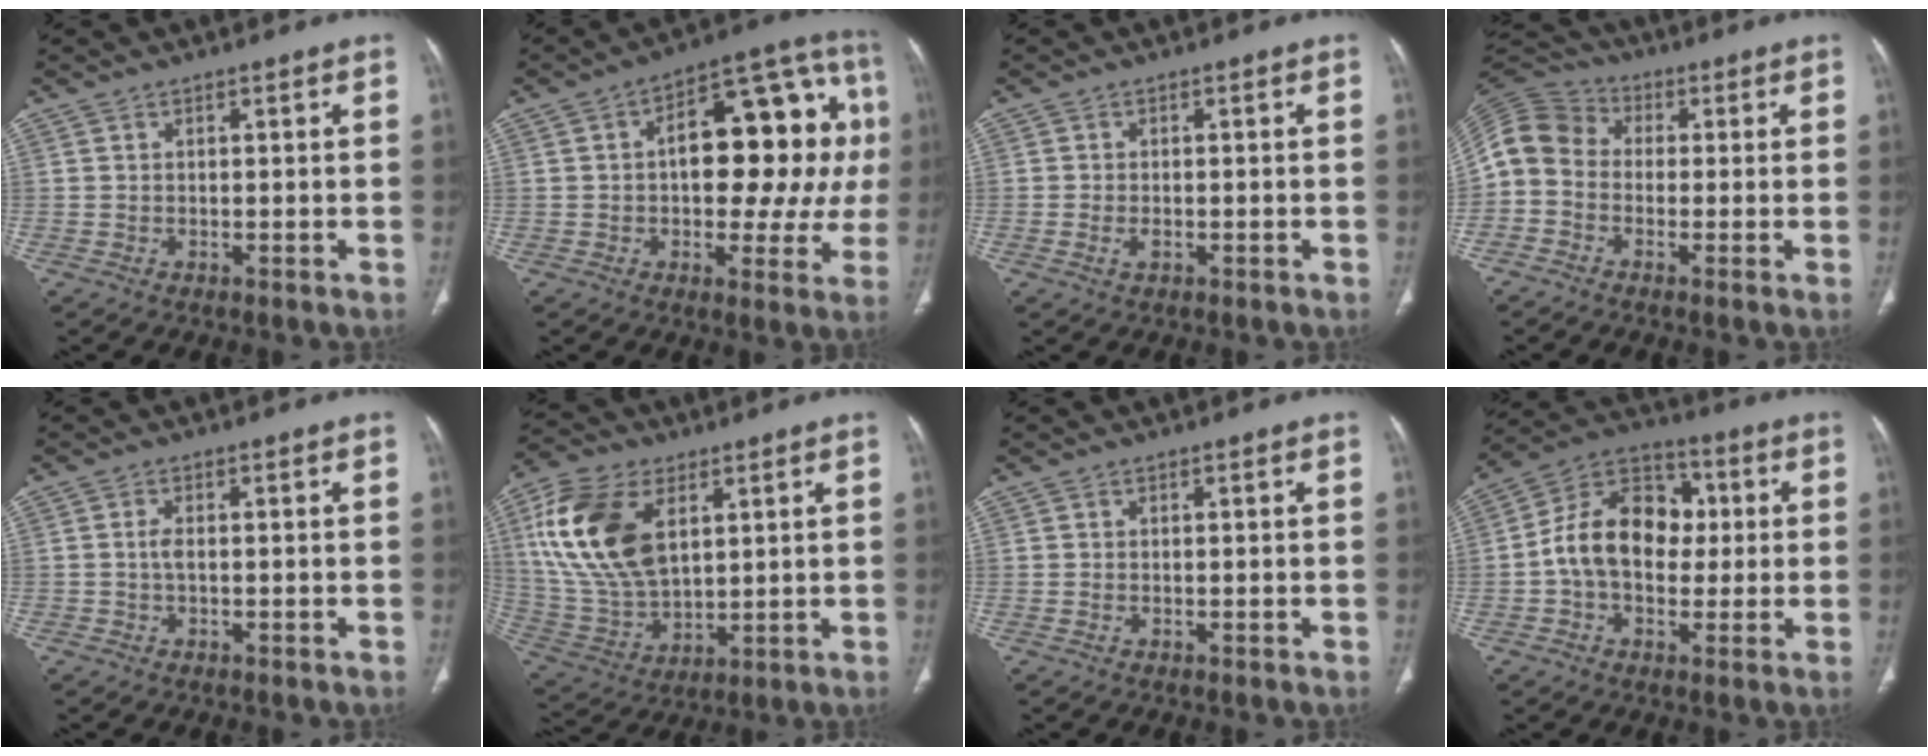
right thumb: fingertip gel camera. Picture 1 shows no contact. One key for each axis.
{"total": 22.7, "fx": 2.0, "fy": 11.2, "fz": 19.7, "tx": -0.228, "ty": 0.040, "tz": 0.023}
{"total": 1.2, "fx": -0.1, "fy": 1.2, "fz": 0.3, "tx": -0.013, "ty": 0.005, "tz": -0.001}
{"total": 8.2, "fx": -0.7, "fy": 7.4, "fz": 3.6, "tx": -0.070, "ty": 0.029, "tz": -0.035}
{"total": 1.4, "fx": -0.3, "fy": 0.8, "fz": 1.1, "tx": -0.019, "ty": 0.002, "tz": -0.007}
{"total": 19.3, "fx": 6.0, "fy": 11.6, "fz": 14.2, "tx": -0.275, "ty": -0.014, "tz": 0.121}
{"total": 0.0}
{"total": 14.4, "fx": 0.8, "fy": 10.9, "fz": 9.4, "tx": -0.130, "ty": 0.038, "tz": 0.002}